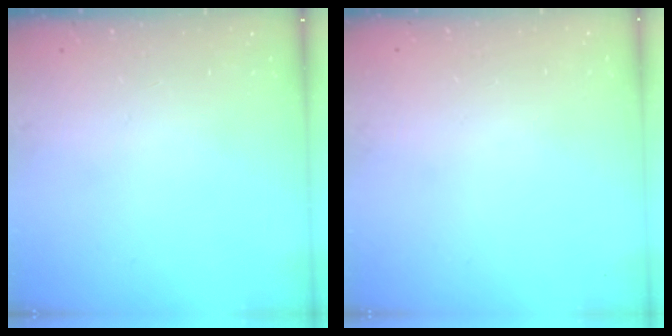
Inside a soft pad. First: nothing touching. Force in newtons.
{"total": 0.0}